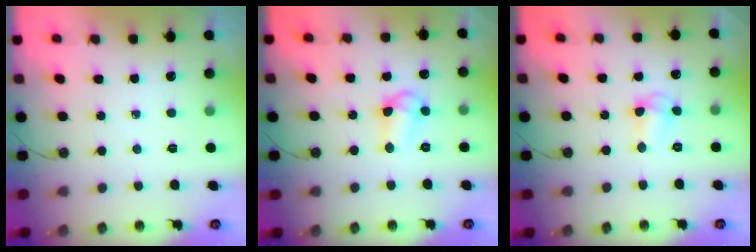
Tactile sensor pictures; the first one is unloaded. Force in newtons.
{"total": 8.2, "press": 8.2, "slide": 0.4}
{"total": 3.5, "press": 3.3, "slide": 0.9}